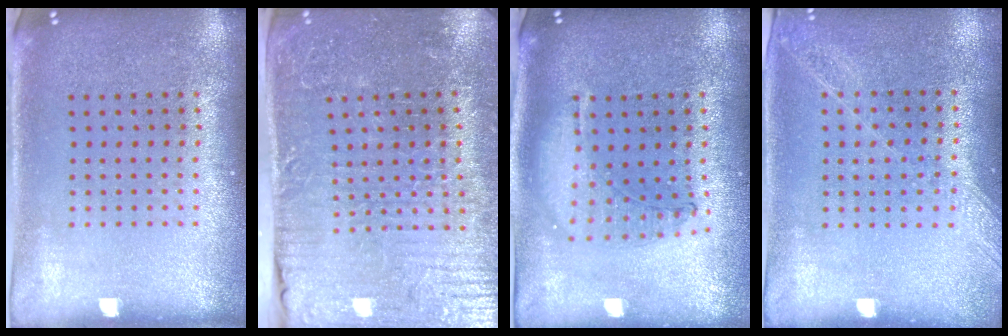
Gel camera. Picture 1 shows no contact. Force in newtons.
{"total": 4.4, "press": 4.3, "slide": 0.7}
{"total": 1.1, "press": 1.0, "slide": 0.2}
{"total": 1.3, "press": 1.2, "slide": 0.3}